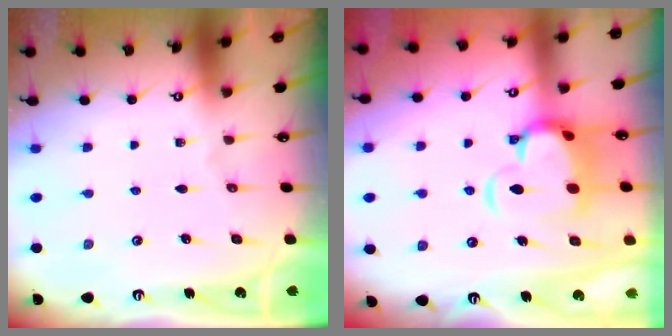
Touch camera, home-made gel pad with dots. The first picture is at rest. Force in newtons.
{"total": 8.1, "press": 8.0, "slide": 1.7}